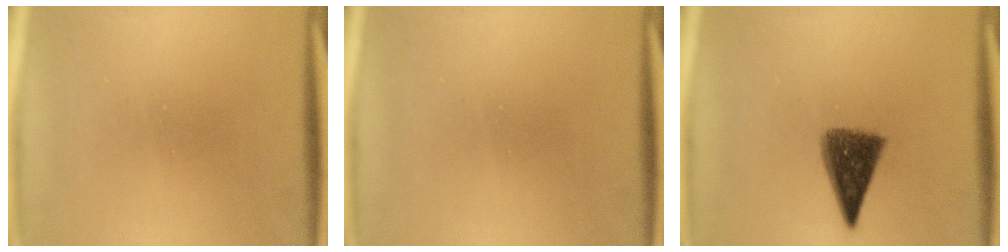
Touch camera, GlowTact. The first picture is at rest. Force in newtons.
{"total": 0.0}
{"total": 7.9}